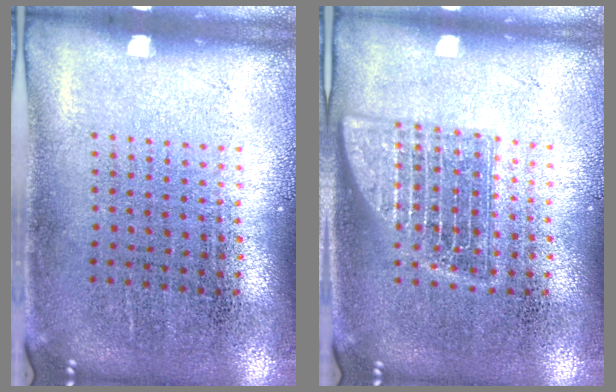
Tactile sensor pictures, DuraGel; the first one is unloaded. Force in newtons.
{"total": 1.8, "press": 1.7, "slide": 0.3}